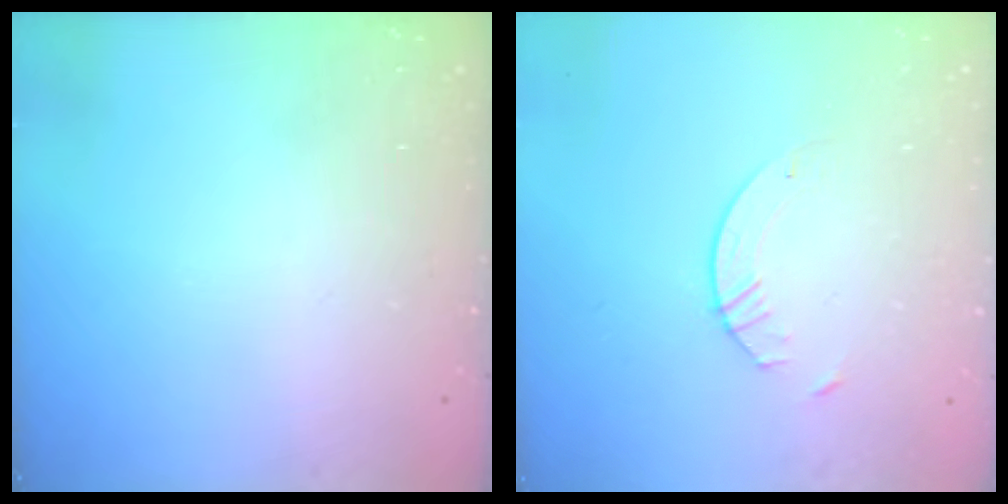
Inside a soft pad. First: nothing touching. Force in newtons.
{"total": 2.9, "press": 2.9, "slide": 0.3}